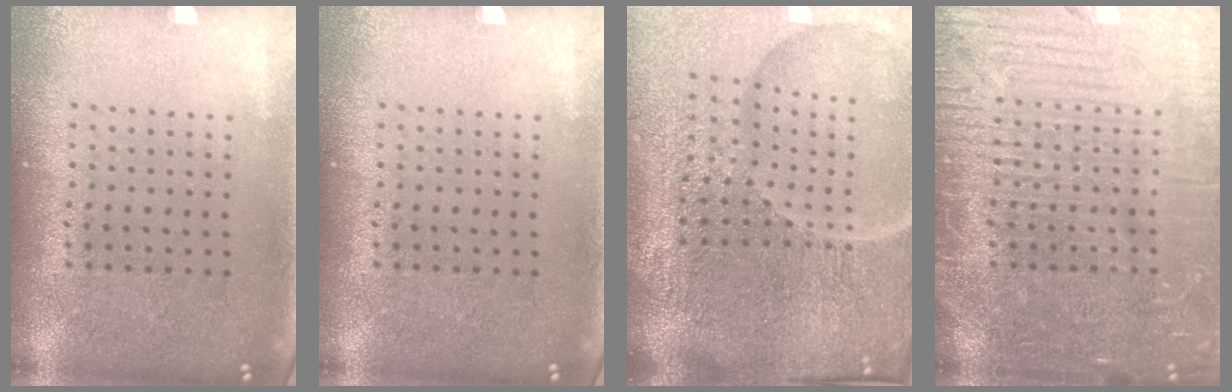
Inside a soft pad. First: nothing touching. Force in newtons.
{"total": 0.0}
{"total": 6.3, "press": 5.7, "slide": 2.7}
{"total": 7.2, "press": 7.1, "slide": 0.8}